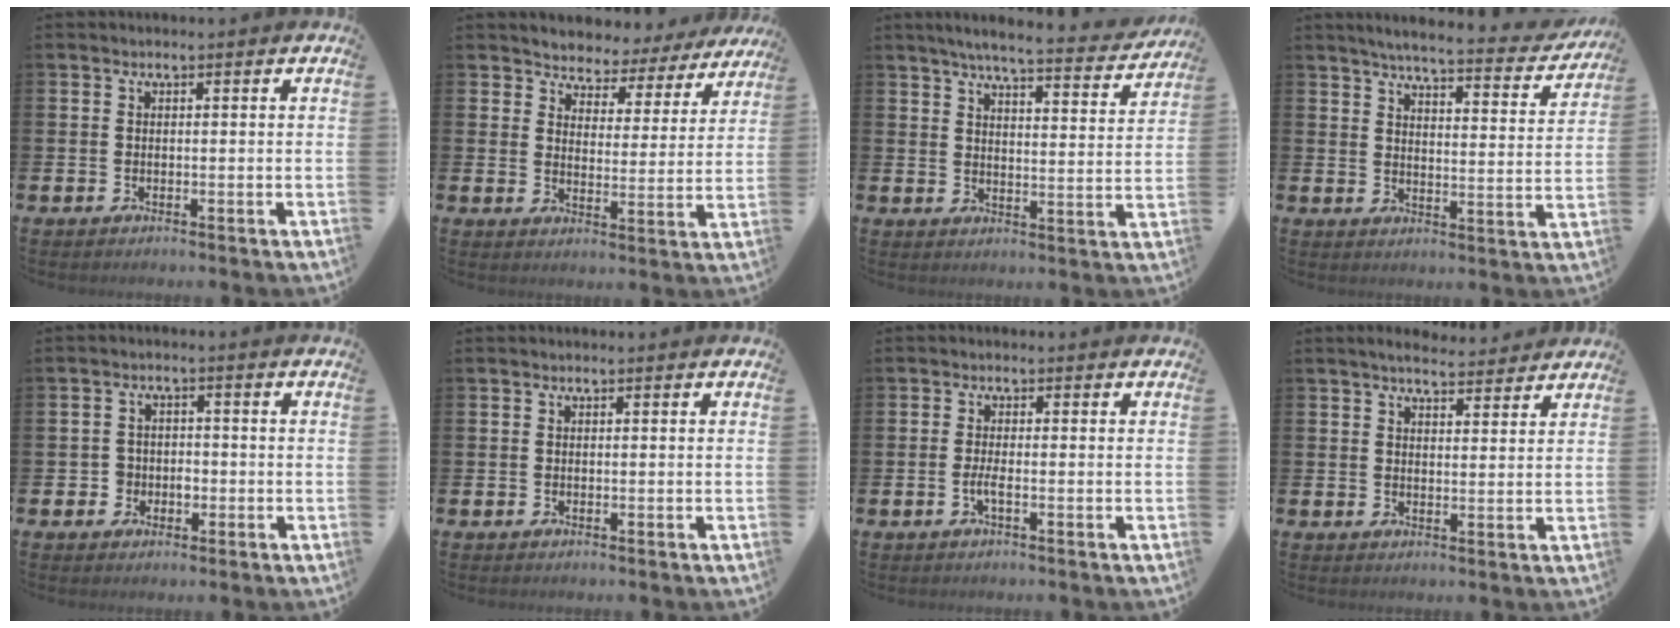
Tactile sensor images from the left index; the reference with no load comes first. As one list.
[{"total": 3.6, "force": [3.3, 1.5, -0.4], "torque": [-0.018, -0.035, 0.051]}, {"total": 5.9, "force": [5.4, 0.4, 2.3], "torque": [-0.048, -0.037, 0.088]}, {"total": 5.2, "force": [4.8, 0.3, 1.9], "torque": [-0.040, -0.040, 0.075]}, {"total": 2.4, "force": [-0.9, 2.2, 0.3], "torque": [-0.010, 0.002, -0.025]}, {"total": 0.0}, {"total": 1.4, "force": [-0.5, 0.2, 1.3], "torque": [-0.027, 0.001, -0.009]}, {"total": 4.4, "force": [4.2, 0.8, 1.1], "torque": [-0.017, -0.020, 0.073]}]